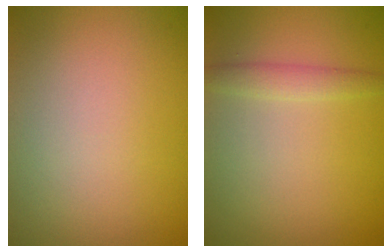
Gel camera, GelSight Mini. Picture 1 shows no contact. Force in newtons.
{"total": 1.5, "press": 1.5, "slide": 0.1}